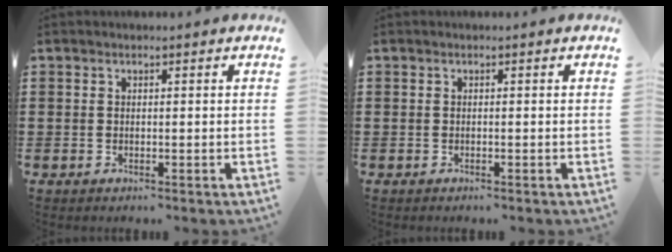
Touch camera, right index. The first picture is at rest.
{"total": 0.0}